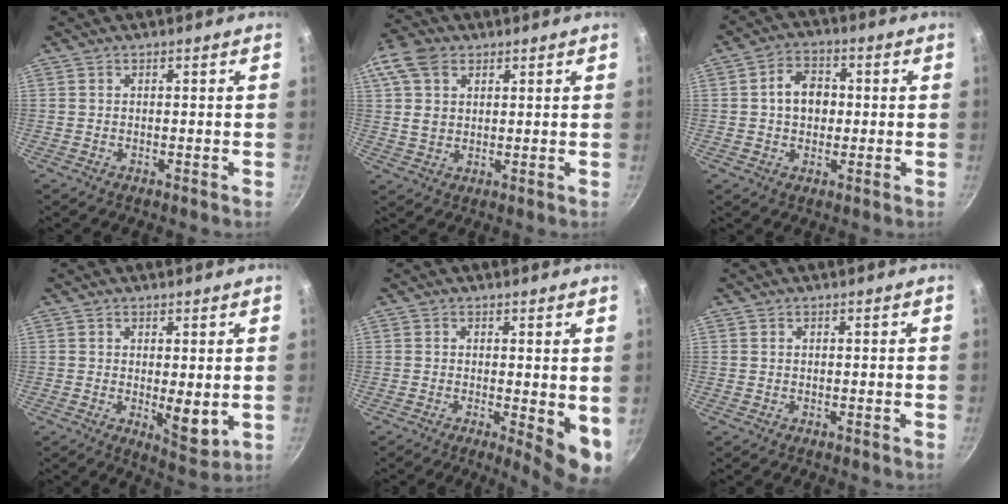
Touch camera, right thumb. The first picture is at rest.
{"total": 9.8, "force": [3.8, 6.9, 5.8], "torque": [-0.106, -0.001, 0.065]}
{"total": 7.2, "force": [0.3, 5.5, 4.6], "torque": [-0.049, 0.014, -0.003]}
{"total": 6.1, "force": [0.1, 2.3, 5.6], "torque": [-0.075, -0.025, 0.007]}
{"total": 7.5, "force": [-0.5, 2.5, 7.1], "torque": [-0.079, -0.014, -0.004]}
{"total": 0.0}